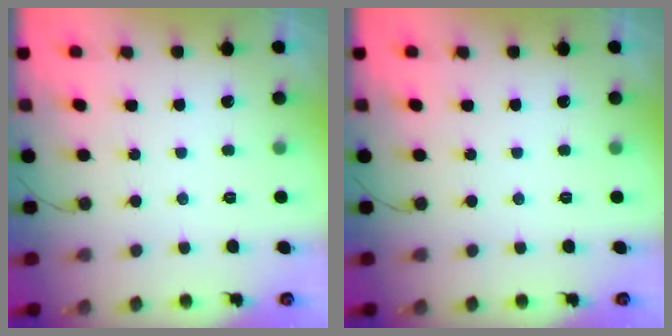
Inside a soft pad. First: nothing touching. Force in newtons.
{"total": 0.0}